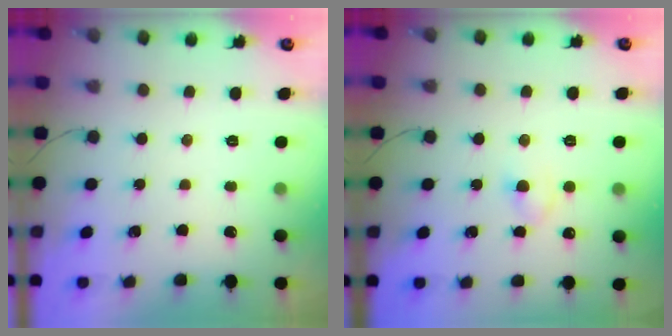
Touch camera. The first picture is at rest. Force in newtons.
{"total": 2.4, "press": 2.1, "slide": 1.0}